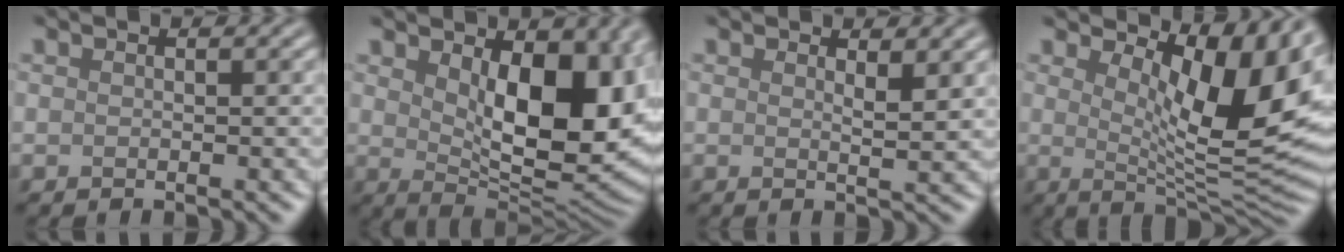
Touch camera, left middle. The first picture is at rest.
{"total": 11.8, "force": [2.3, 6.1, 9.9], "torque": [-0.129, -0.015, 0.046]}
{"total": 1.7, "force": [1.0, 0.4, 1.3], "torque": [-0.015, -0.004, 0.013]}
{"total": 11.0, "force": [3.7, 3.7, 9.7], "torque": [-0.145, -0.007, 0.065]}